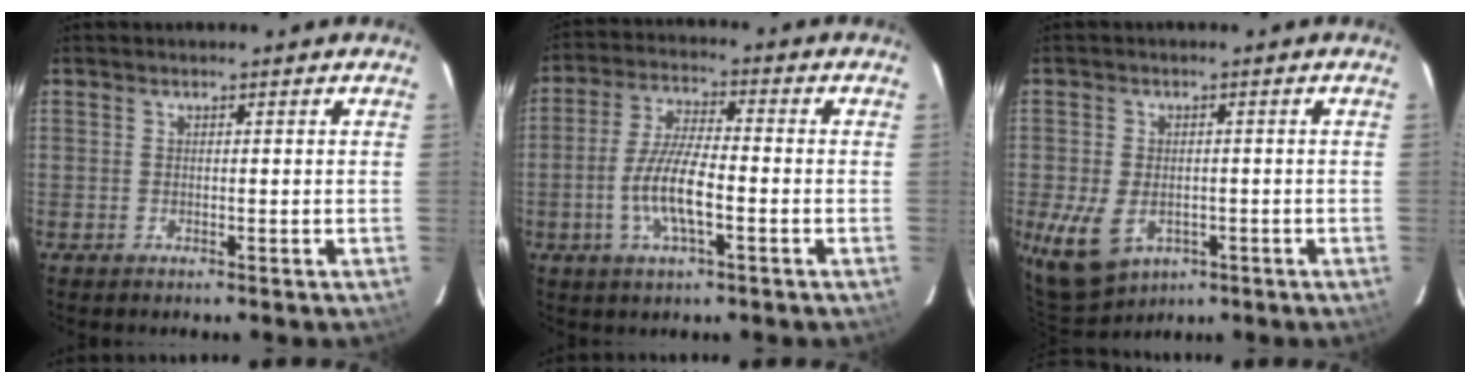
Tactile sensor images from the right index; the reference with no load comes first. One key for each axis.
{"total": 9.3, "fx": -2.9, "fy": 2.5, "fz": 8.5, "tx": -0.173, "ty": -0.001, "tz": -0.057}
{"total": 9.0, "fx": -3.0, "fy": 6.2, "fz": 5.8, "tx": -0.131, "ty": -0.021, "tz": -0.041}